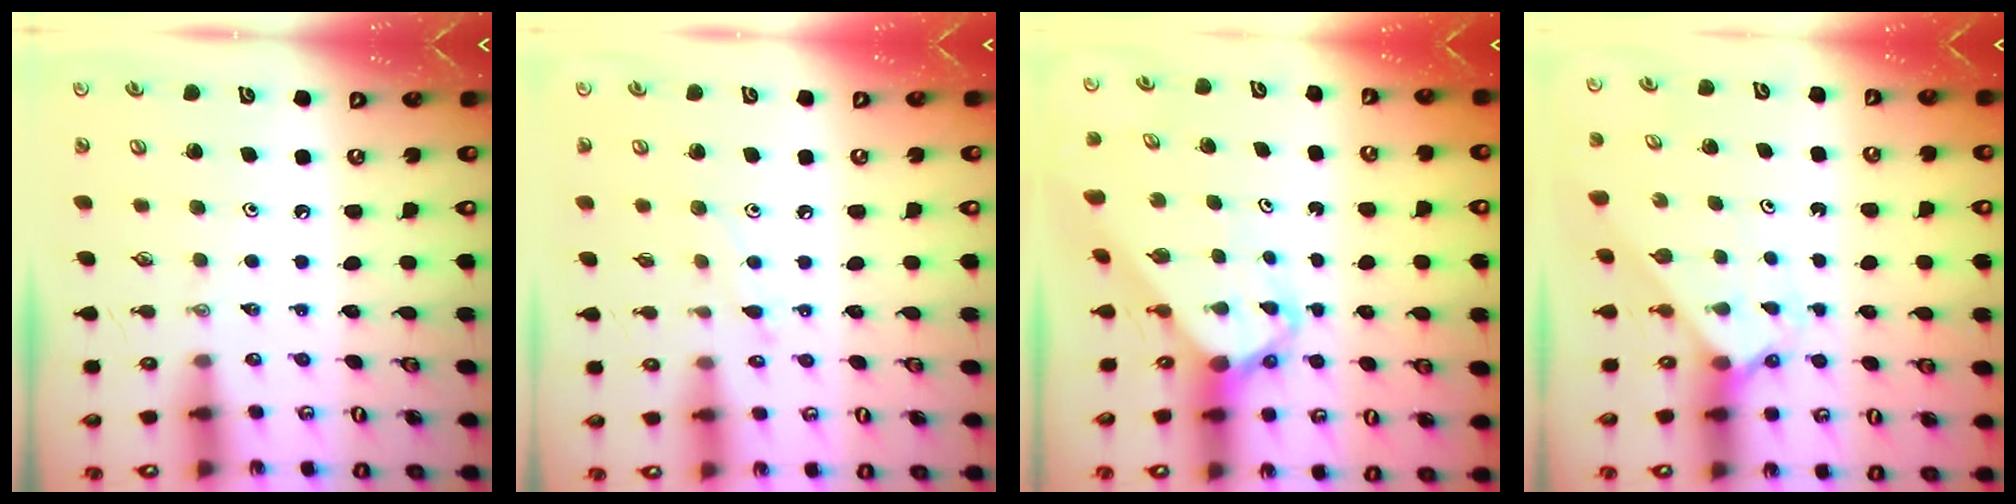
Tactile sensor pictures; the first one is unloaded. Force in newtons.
{"total": 6.0, "press": 6.0, "slide": 0.2}
{"total": 4.6, "press": 4.5, "slide": 0.4}
{"total": 2.2, "press": 2.2, "slide": 0.2}